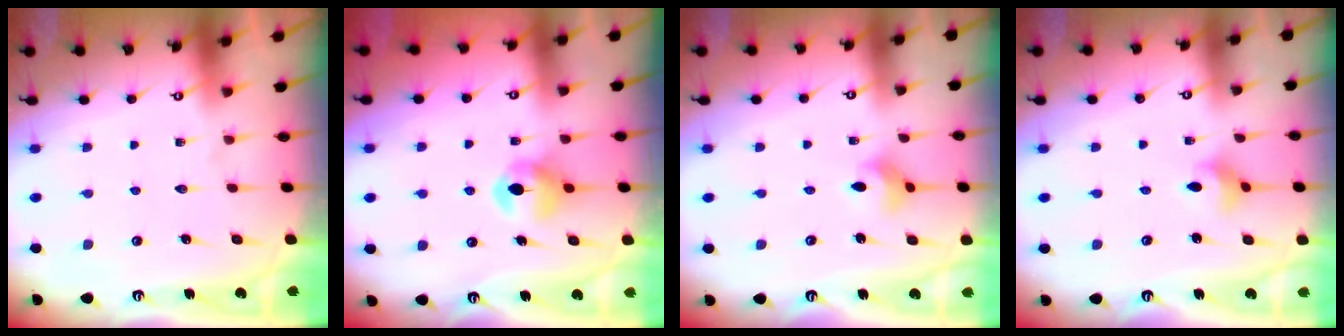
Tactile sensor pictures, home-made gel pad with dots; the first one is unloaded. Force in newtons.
{"total": 7.5, "press": 7.4, "slide": 0.5}
{"total": 4.6, "press": 4.5, "slide": 0.9}
{"total": 3.7, "press": 3.6, "slide": 0.6}